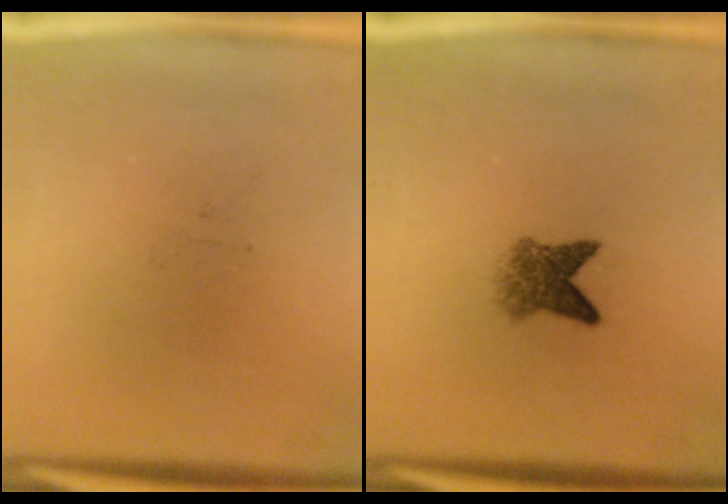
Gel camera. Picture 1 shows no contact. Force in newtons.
{"total": 3.4}